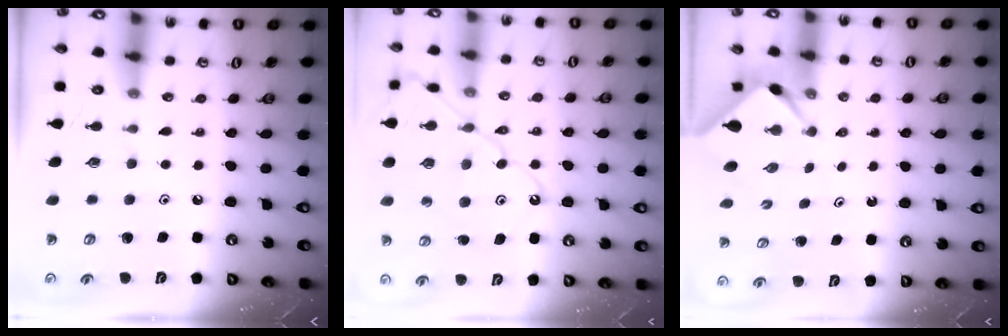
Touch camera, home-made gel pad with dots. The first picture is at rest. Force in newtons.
{"total": 14.1, "press": 14.0, "slide": 1.4}
{"total": 2.3, "press": 2.3, "slide": 0.2}